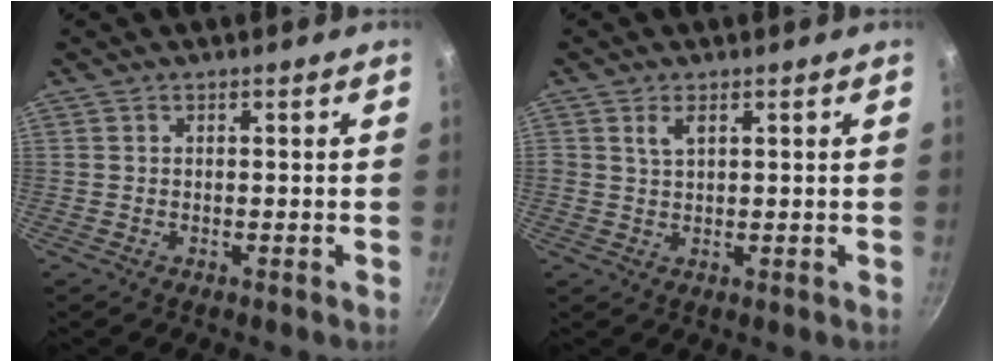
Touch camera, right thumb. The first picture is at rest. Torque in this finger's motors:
{"motor_torque": [-0.09, 0.02, 0.38, 0.23, 0.04]}